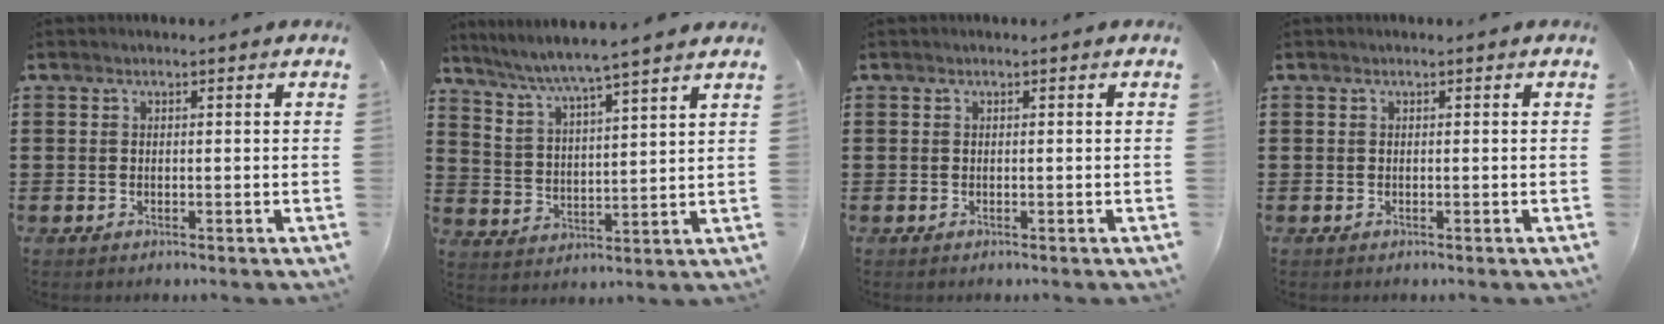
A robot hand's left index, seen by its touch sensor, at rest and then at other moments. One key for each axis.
{"total": 5.3, "fx": 4.9, "fy": -0.7, "fz": 1.9, "tx": -0.060, "ty": -0.035, "tz": 0.081}
{"total": 0.0}
{"total": 0.0}